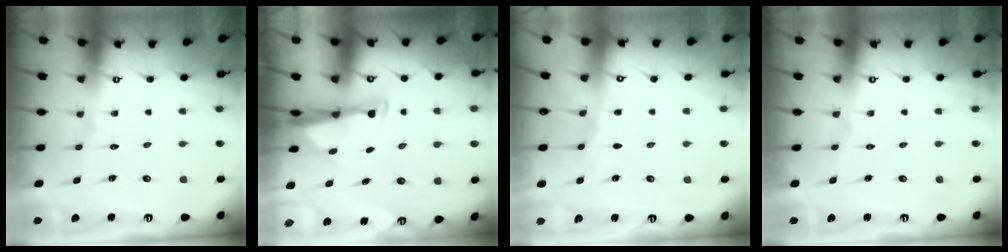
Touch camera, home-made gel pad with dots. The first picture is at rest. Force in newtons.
{"total": 2.8, "press": 2.7, "slide": 0.9}
{"total": 1.8, "press": 1.8, "slide": 0.3}
{"total": 0.0}